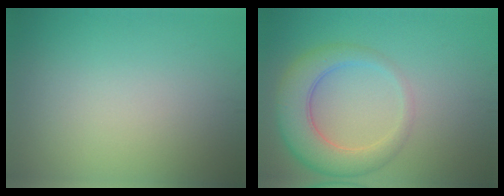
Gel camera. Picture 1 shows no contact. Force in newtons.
{"total": 5.8, "press": 5.8, "slide": 0.5}